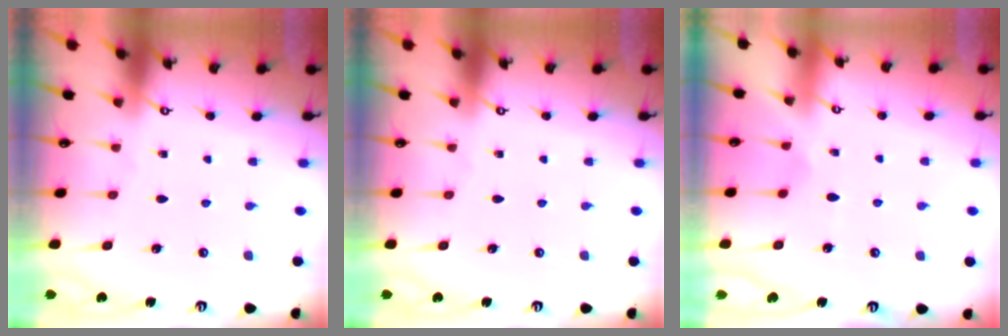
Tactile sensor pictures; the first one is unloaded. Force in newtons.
{"total": 0.0}
{"total": 2.8, "press": 2.8, "slide": 0.5}